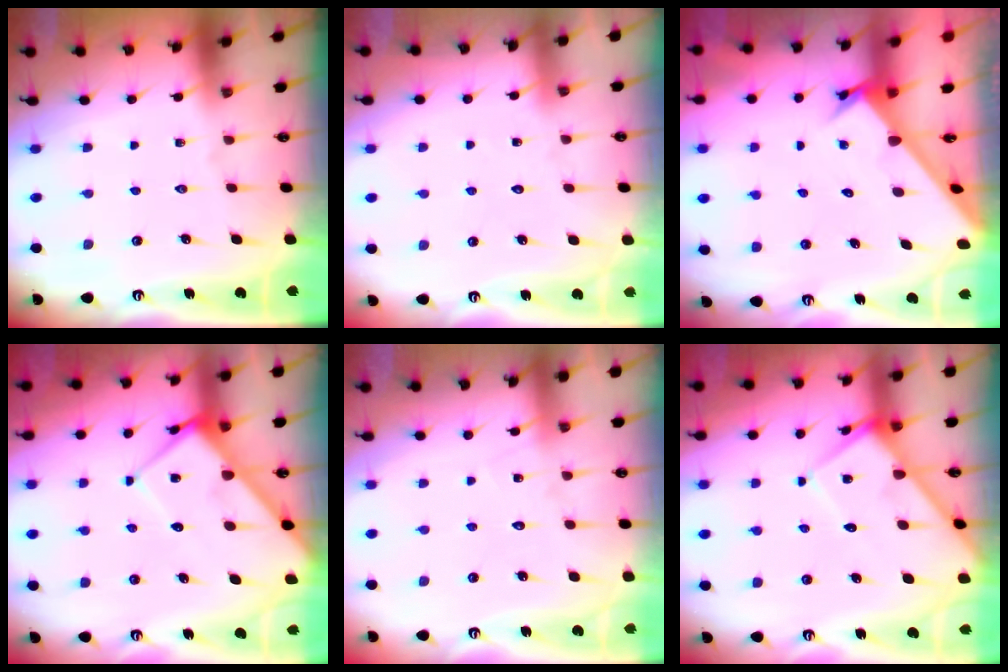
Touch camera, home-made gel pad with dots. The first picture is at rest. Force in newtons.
{"total": 4.3, "press": 4.3, "slide": 0.4}
{"total": 2.7, "press": 2.7, "slide": 0.3}
{"total": 9.1, "press": 9.1, "slide": 0.8}
{"total": 6.3, "press": 6.3, "slide": 0.4}
{"total": 8.7, "press": 8.6, "slide": 0.9}